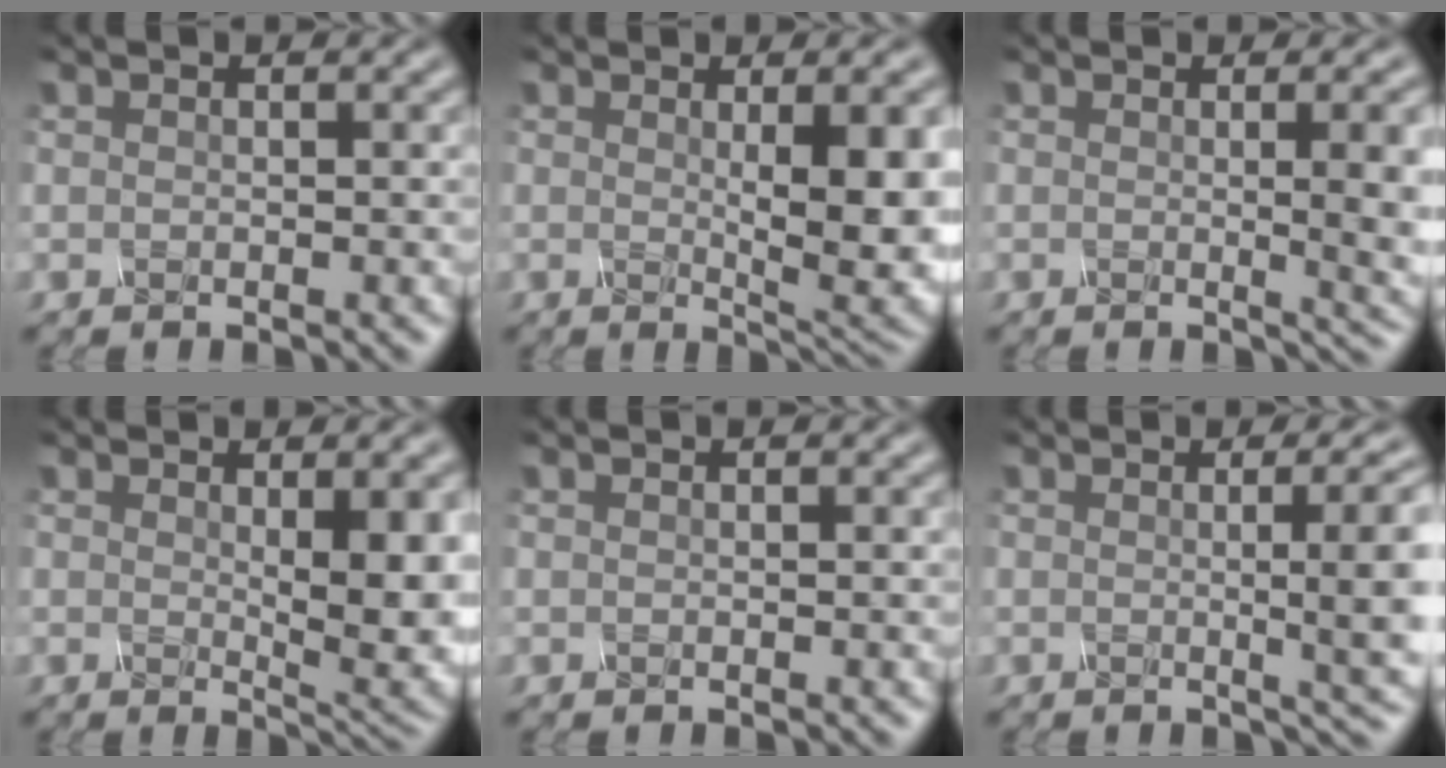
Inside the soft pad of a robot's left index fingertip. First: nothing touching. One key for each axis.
{"total": 7.2, "fx": 0.3, "fy": 1.7, "fz": 6.9, "tx": -0.091, "ty": -0.008, "tz": 0.012}
{"total": 7.1, "fx": 0.2, "fy": 2.6, "fz": 6.6, "tx": -0.046, "ty": 0.002, "tz": 0.004}
{"total": 6.0, "fx": 0.7, "fy": 1.7, "fz": 5.7, "tx": -0.075, "ty": -0.008, "tz": 0.018}
{"total": 0.0}
{"total": 9.5, "fx": 0.4, "fy": 3.4, "fz": 8.9, "tx": -0.062, "ty": 0.014, "tz": -0.004}